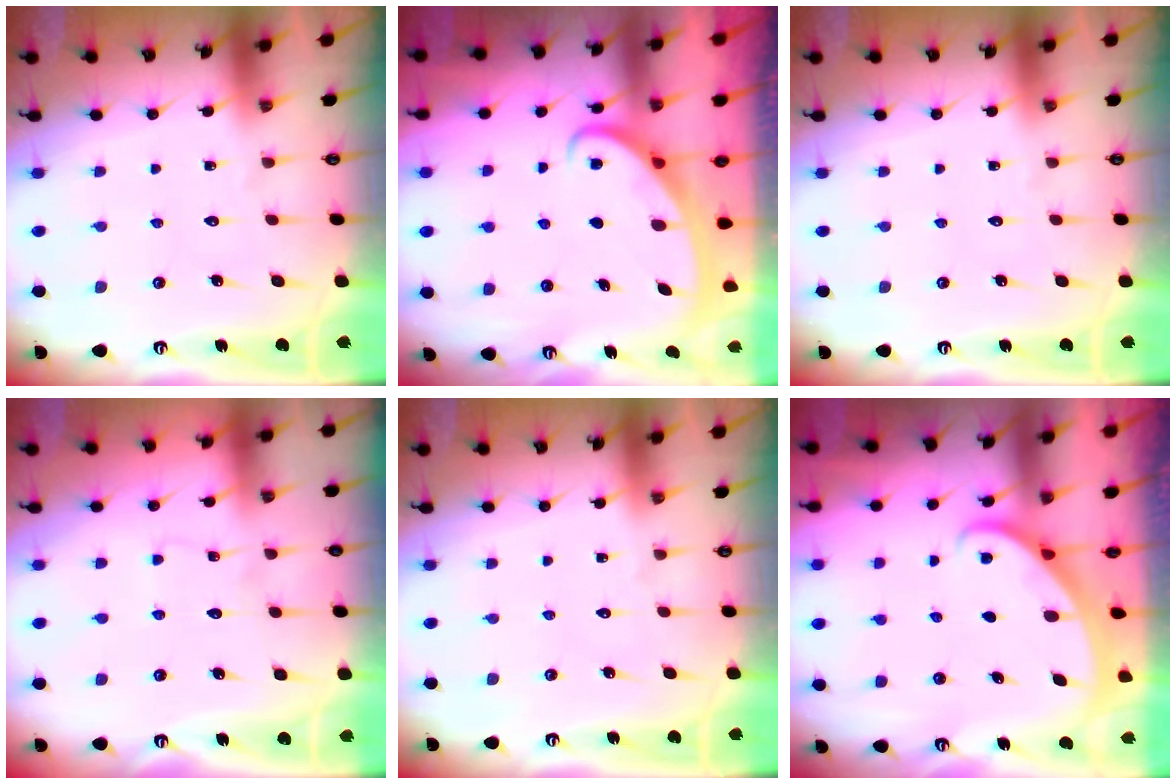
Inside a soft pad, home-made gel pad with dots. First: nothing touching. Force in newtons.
{"total": 2.5, "press": 2.5, "slide": 0.4}
{"total": 0.0}
{"total": 4.5, "press": 4.5, "slide": 0.3}
{"total": 0.0}
{"total": 1.4, "press": 1.4, "slide": 0.1}